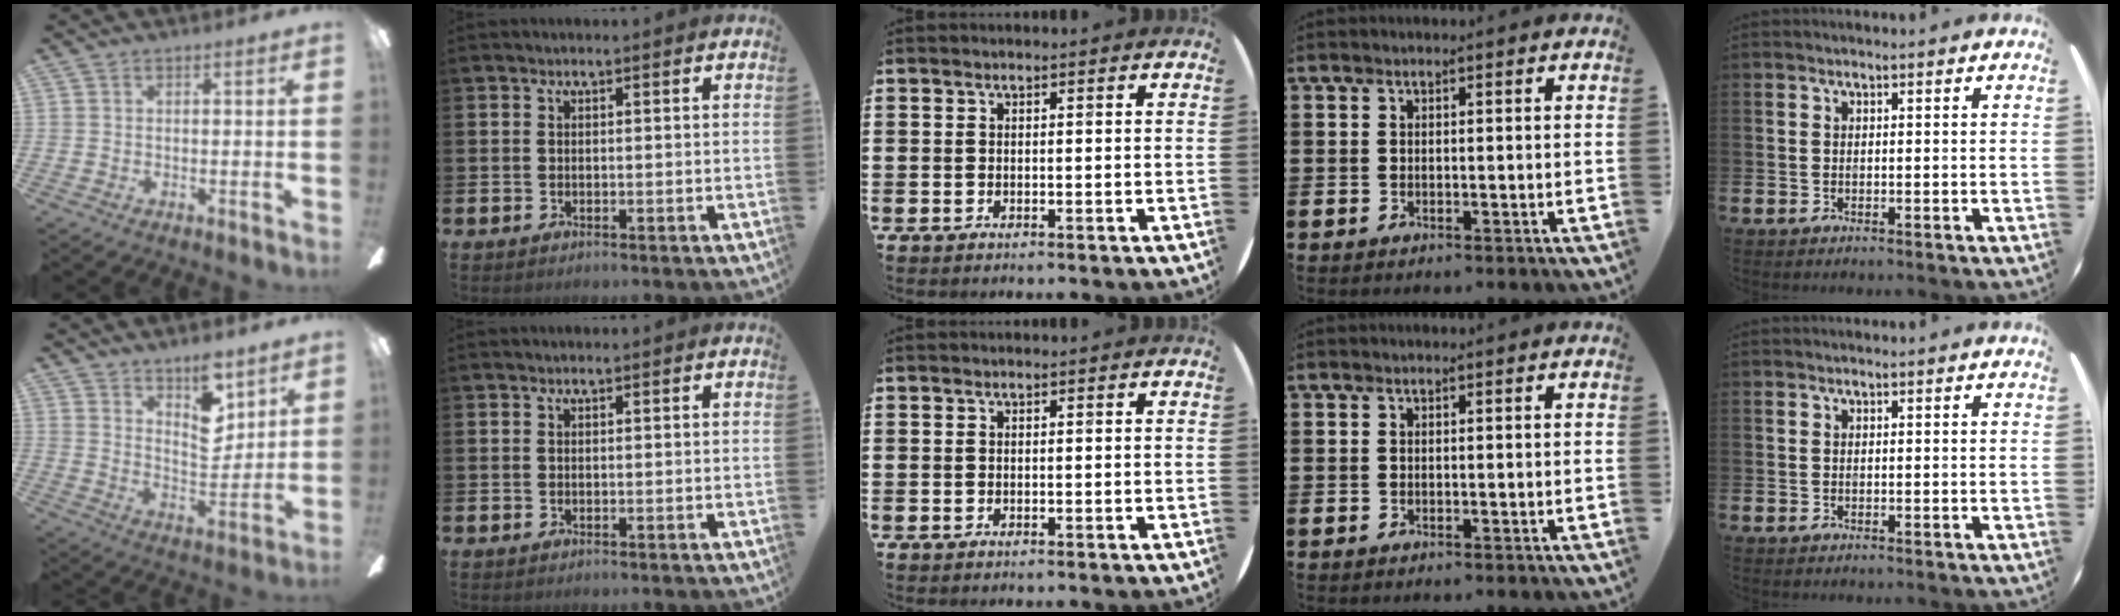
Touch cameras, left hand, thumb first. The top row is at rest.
{"thumb": {"total": 10.7, "force": [7.4, 4.9, 6.0], "torque": [-0.073, -0.051, 0.131]}}